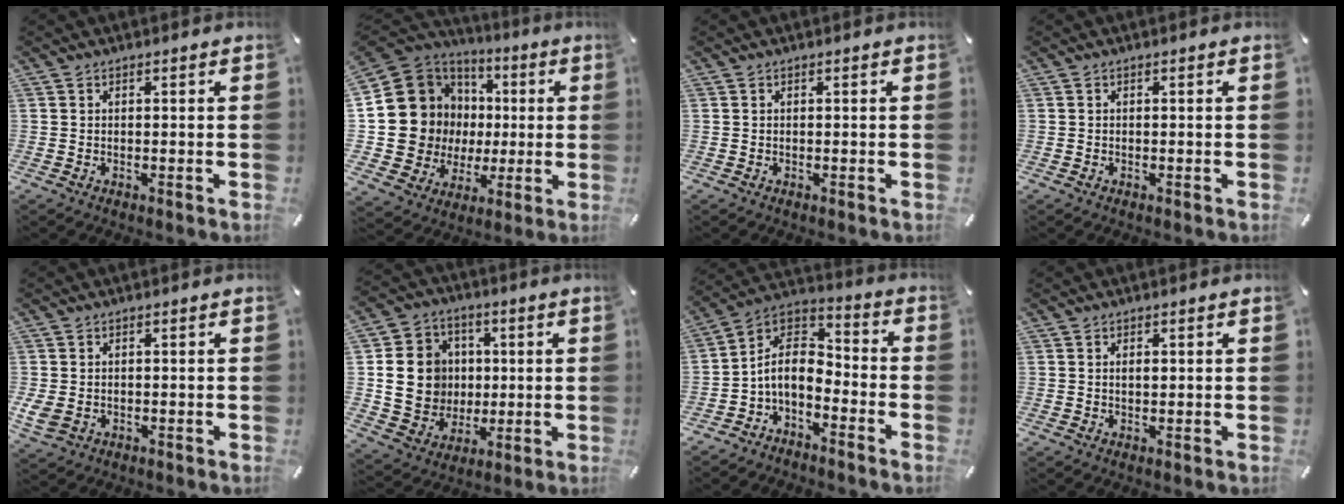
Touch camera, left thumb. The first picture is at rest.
{"total": 16.0, "force": [1.7, 15.3, 4.1], "torque": [-0.070, -0.026, 0.066]}
{"total": 0.0}
{"total": 0.0}
{"total": 3.0, "force": [-0.3, 2.4, 1.8], "torque": [-0.046, 0.000, -0.008]}
{"total": 15.0, "force": [1.1, 13.7, 6.1], "torque": [-0.121, 0.010, 0.029]}
{"total": 8.1, "force": [-3.6, 5.4, 4.7], "torque": [-0.108, 0.007, -0.073]}
{"total": 1.1, "force": [0.3, 0.8, 0.7], "torque": [-0.007, -0.001, 0.003]}